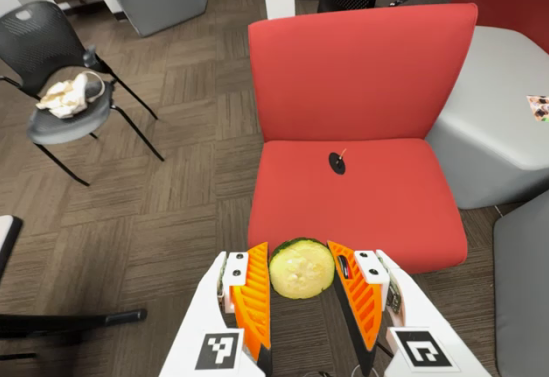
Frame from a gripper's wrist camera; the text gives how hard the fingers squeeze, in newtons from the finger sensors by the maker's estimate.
{"total": 9.1, "left": 9.3, "right": 9.0}